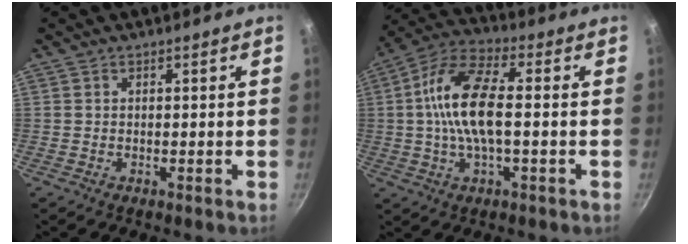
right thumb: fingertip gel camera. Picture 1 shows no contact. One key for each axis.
{"total": 13.8, "fx": 0.1, "fy": 5.7, "fz": 12.5, "tx": -0.241, "ty": 0.030, "tz": -0.014}